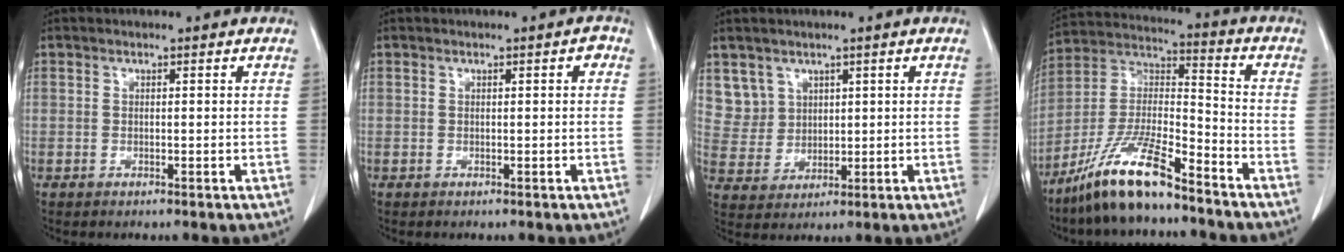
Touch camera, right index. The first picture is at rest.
{"total": 1.1, "force": [0.3, 0.3, 1.0], "torque": [-0.010, 0.005, 0.002]}
{"total": 5.3, "force": [3.1, 4.3, -0.2], "torque": [0.009, 0.001, 0.072]}
{"total": 13.9, "force": [-10.2, 2.0, 9.2], "torque": [-0.193, -0.006, -0.193]}